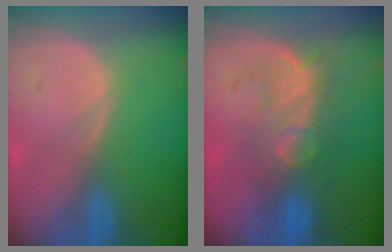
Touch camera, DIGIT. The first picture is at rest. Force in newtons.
{"total": 8.2, "press": 7.8, "slide": 2.5}